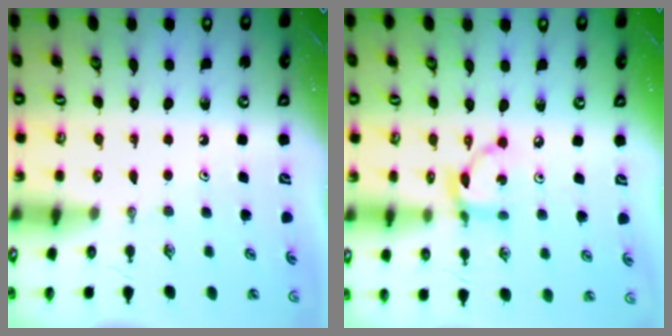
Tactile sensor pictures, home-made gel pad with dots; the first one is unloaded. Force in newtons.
{"total": 7.4, "press": 7.4, "slide": 0.4}